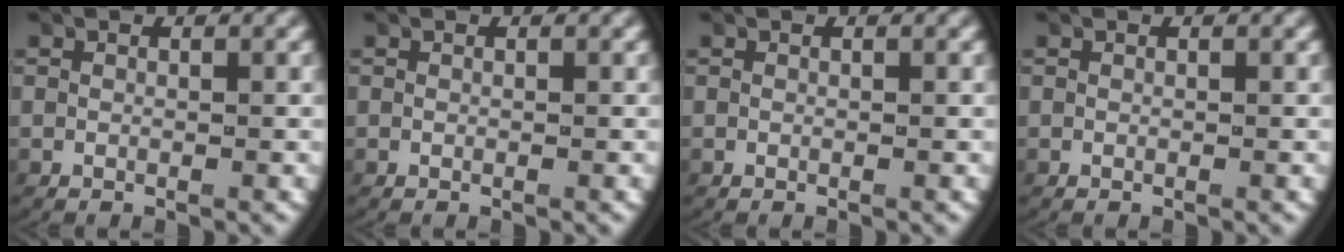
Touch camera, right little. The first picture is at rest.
{"total": 0.0}
{"total": 0.0}
{"total": 0.0}